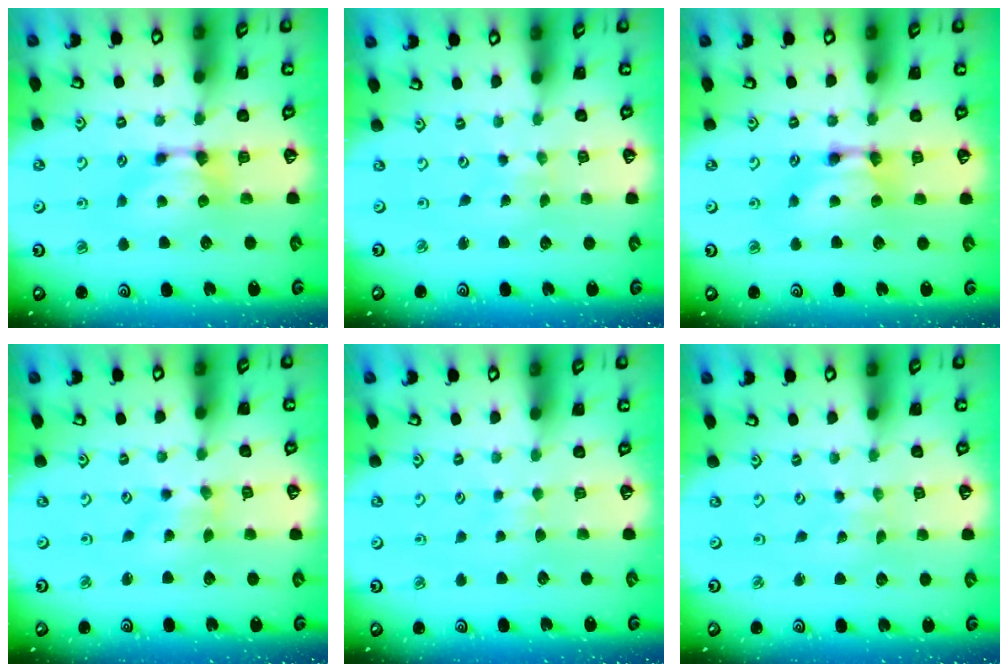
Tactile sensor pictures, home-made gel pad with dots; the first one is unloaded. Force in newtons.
{"total": 5.5, "press": 5.5, "slide": 0.4}
{"total": 2.1, "press": 2.1, "slide": 0.2}
{"total": 2.7, "press": 2.6, "slide": 1.0}
{"total": 3.4, "press": 3.4, "slide": 0.3}
{"total": 7.1, "press": 7.1, "slide": 0.4}